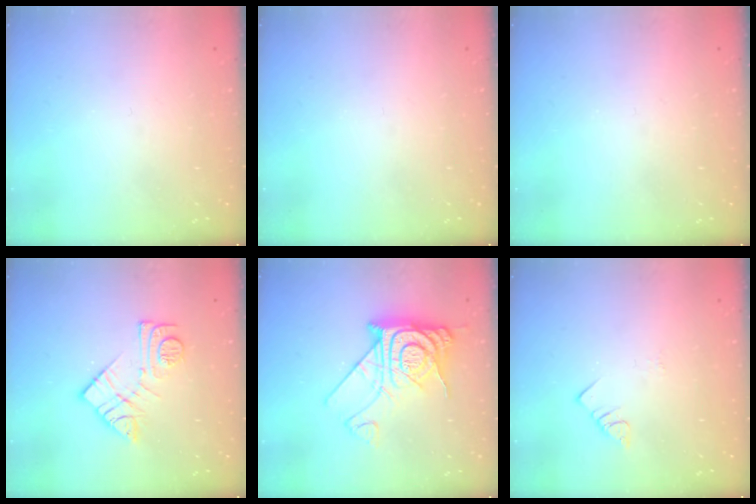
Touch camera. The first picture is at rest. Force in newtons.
{"total": 0.0}
{"total": 0.0}
{"total": 12.2, "press": 12.1, "slide": 0.7}
{"total": 17.5, "press": 17.4, "slide": 1.6}
{"total": 1.8, "press": 1.8, "slide": 0.3}